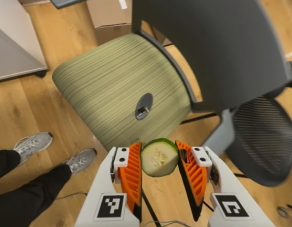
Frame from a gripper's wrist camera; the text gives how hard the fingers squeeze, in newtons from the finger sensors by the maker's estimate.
{"total": 9.3, "left": 9.8, "right": 8.8}